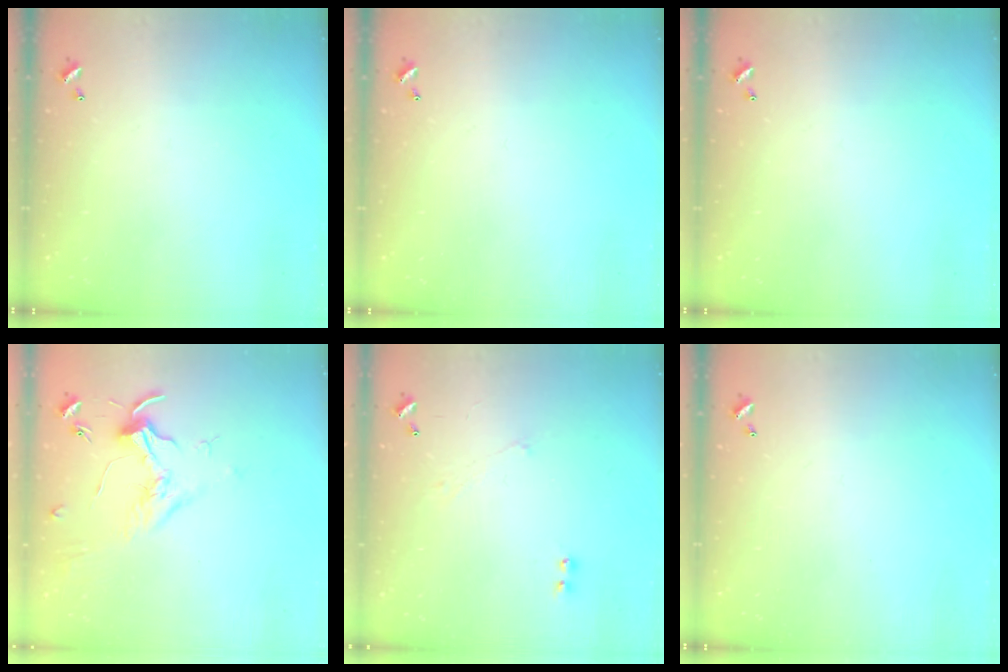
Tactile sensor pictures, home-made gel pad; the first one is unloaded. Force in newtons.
{"total": 0.0}
{"total": 0.0}
{"total": 1.7, "press": 1.5, "slide": 0.7}
{"total": 1.0, "press": 0.9, "slide": 0.5}
{"total": 0.0}